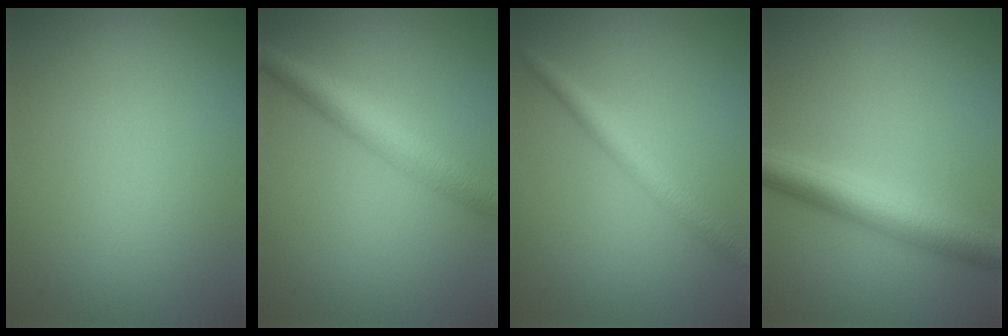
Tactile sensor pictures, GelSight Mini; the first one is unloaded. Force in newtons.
{"total": 4.4, "press": 4.4, "slide": 0.1}
{"total": 2.9, "press": 2.9, "slide": 0.0}
{"total": 5.1, "press": 5.1, "slide": 0.1}